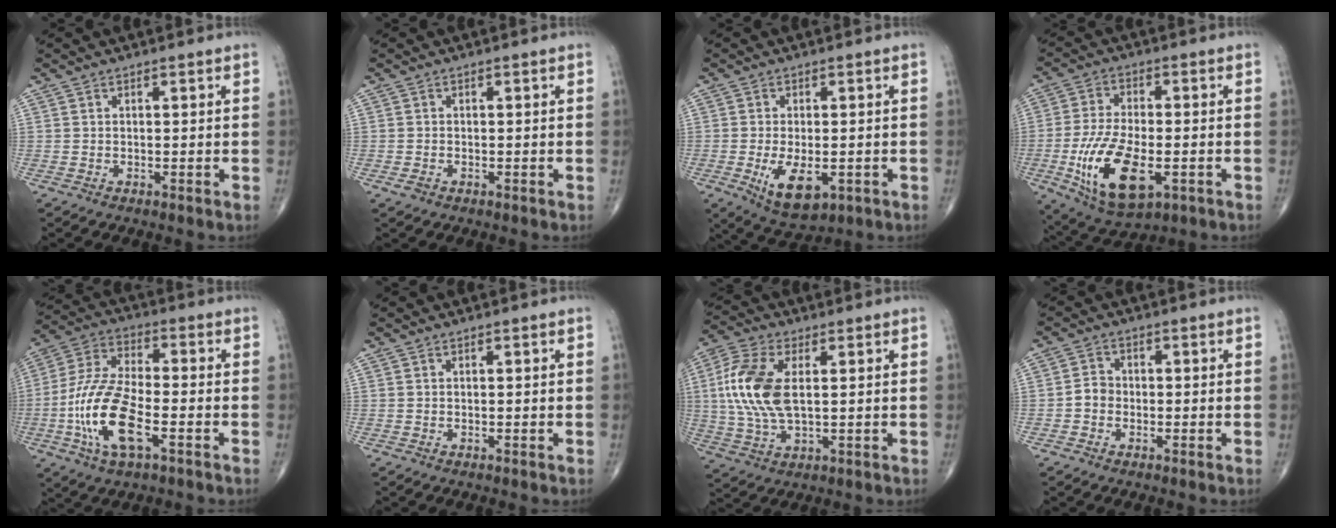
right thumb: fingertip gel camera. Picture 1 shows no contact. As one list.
[{"total": 1.2, "force": [-0.6, 0.9, 0.7], "torque": [-0.014, 0.003, -0.009]}, {"total": 8.6, "force": [-2.4, 4.4, 7.0], "torque": [-0.114, -0.012, -0.028]}, {"total": 16.0, "force": [-4.5, 7.6, 13.3], "torque": [-0.253, -0.001, -0.069]}, {"total": 15.6, "force": [-4.8, 6.2, 13.5], "torque": [-0.286, 0.019, -0.092]}, {"total": 0.0}, {"total": 13.3, "force": [1.8, 6.8, 11.3], "torque": [-0.255, 0.003, 0.036]}, {"total": 2.8, "force": [-0.9, 2.3, 1.2], "torque": [-0.012, 0.011, -0.024]}]